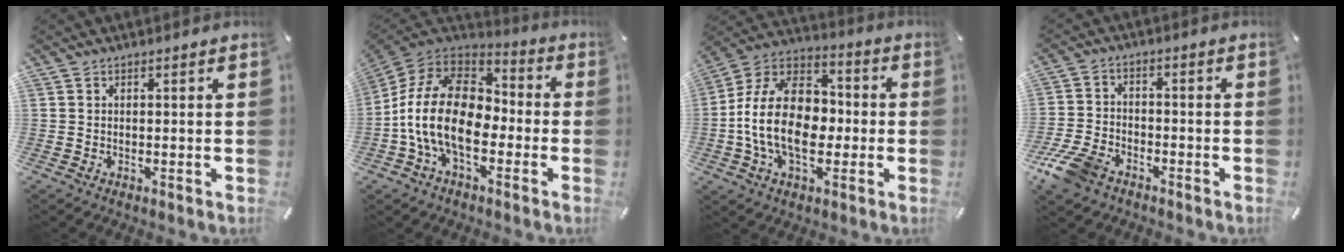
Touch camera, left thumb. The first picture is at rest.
{"total": 18.6, "force": [-5.8, 11.5, 13.5], "torque": [-0.274, 0.033, -0.099]}
{"total": 17.2, "force": [-3.5, 12.0, 11.8], "torque": [-0.254, 0.026, -0.066]}
{"total": 8.9, "force": [-6.2, 4.8, 4.1], "torque": [-0.095, 0.024, -0.120]}